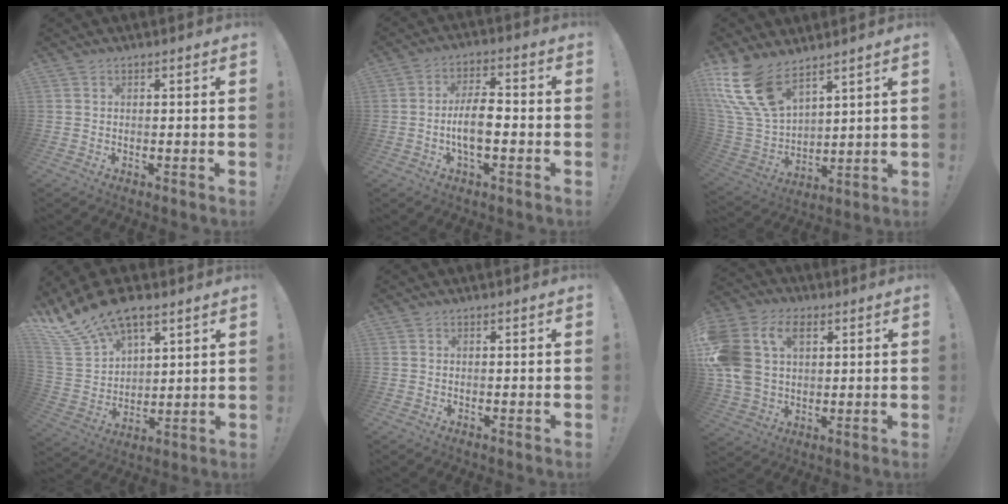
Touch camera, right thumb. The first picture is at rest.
{"total": 8.5, "force": [-2.1, 3.2, 7.6], "torque": [-0.141, 0.006, -0.040]}
{"total": 17.8, "force": [11.8, 9.0, 9.8], "torque": [-0.210, -0.072, 0.225]}
{"total": 16.0, "force": [11.8, 7.7, 7.7], "torque": [-0.152, -0.075, 0.224]}
{"total": 0.0}
{"total": 17.2, "force": [5.5, 12.4, 10.6], "torque": [-0.228, -0.014, 0.104]}